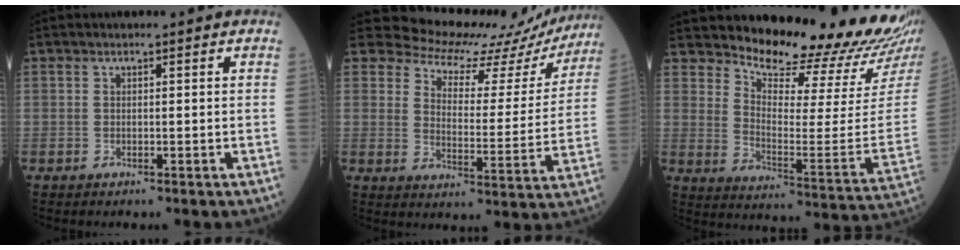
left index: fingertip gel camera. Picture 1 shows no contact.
{"total": 16.8, "force": [15.4, 6.1, 3.1], "torque": [-0.027, -0.027, 0.172]}
{"total": 19.3, "force": [18.0, 0.4, 6.9], "torque": [-0.119, -0.120, 0.237]}